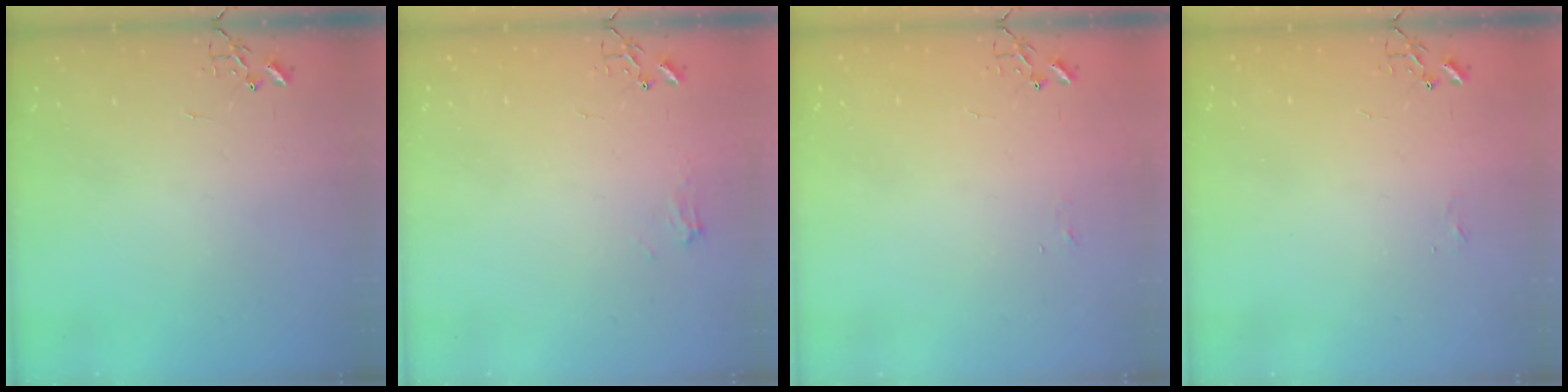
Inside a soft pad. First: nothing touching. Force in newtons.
{"total": 5.5, "press": 5.5, "slide": 0.3}
{"total": 4.0, "press": 4.0, "slide": 0.5}
{"total": 3.9, "press": 3.8, "slide": 0.6}